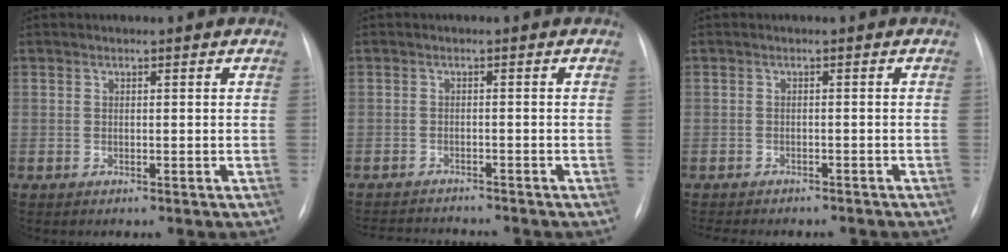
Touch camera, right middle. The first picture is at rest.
{"total": 6.7, "force": [-6.6, 0.4, 1.5], "torque": [-0.020, -0.001, -0.099]}
{"total": 8.6, "force": [-7.5, 3.0, 3.1], "torque": [-0.046, 0.003, -0.091]}